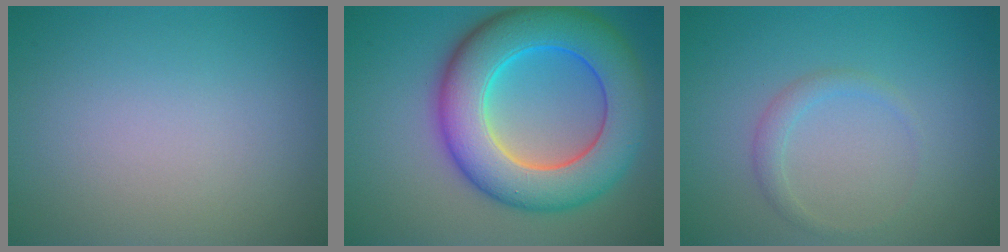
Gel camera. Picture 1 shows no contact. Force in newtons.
{"total": 11.2, "press": 11.2, "slide": 0.2}
{"total": 1.3, "press": 1.3, "slide": 0.0}